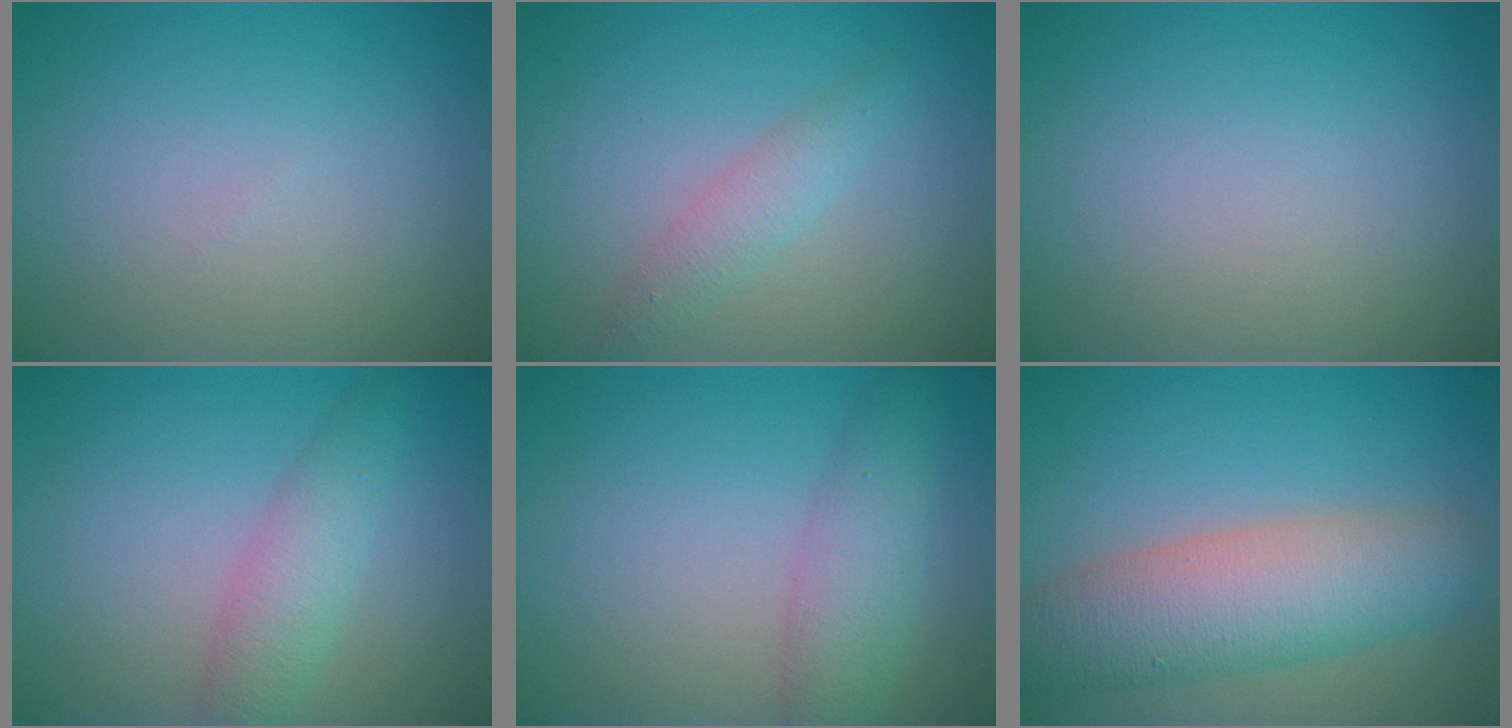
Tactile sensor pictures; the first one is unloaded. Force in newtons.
{"total": 2.0, "press": 2.0, "slide": 0.0}
{"total": 0.0}
{"total": 3.2, "press": 3.2, "slide": 0.0}
{"total": 3.8, "press": 3.8, "slide": 0.1}
{"total": 7.5, "press": 7.5, "slide": 0.4}